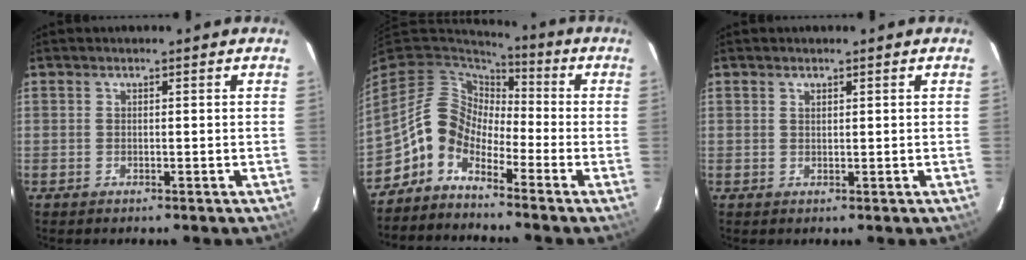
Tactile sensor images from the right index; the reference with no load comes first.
{"total": 9.0, "force": [-5.4, 5.9, 4.1], "torque": [-0.078, 0.028, -0.126]}
{"total": 0.7, "force": [0.5, 0.4, 0.3], "torque": [-0.005, 0.002, 0.011]}